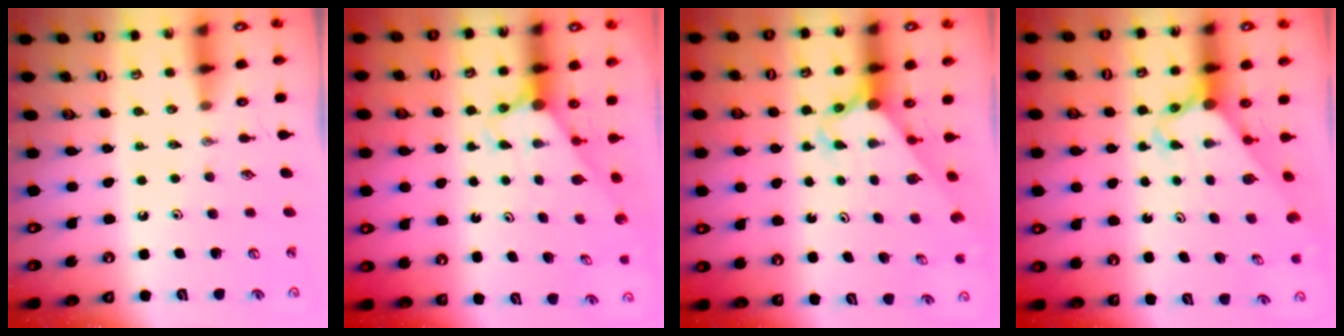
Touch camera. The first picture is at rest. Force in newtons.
{"total": 2.7, "press": 2.7, "slide": 0.0}
{"total": 2.8, "press": 2.8, "slide": 0.2}
{"total": 3.1, "press": 3.1, "slide": 0.2}